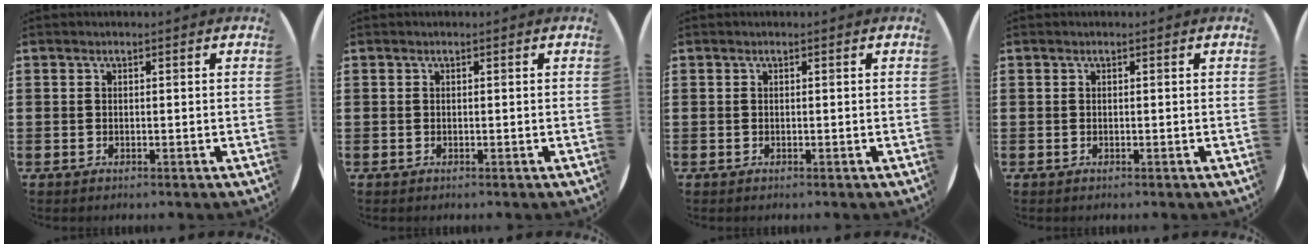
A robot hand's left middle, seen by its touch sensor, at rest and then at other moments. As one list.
[{"total": 0.0}, {"total": 0.0}, {"total": 0.0}]